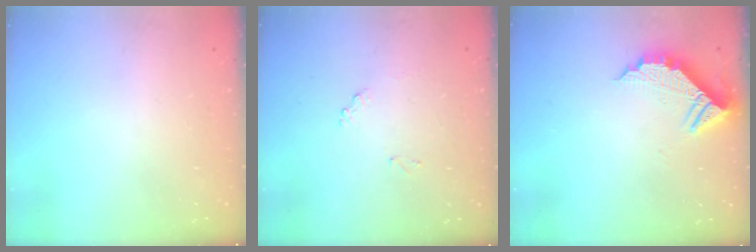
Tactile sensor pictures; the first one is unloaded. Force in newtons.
{"total": 7.2, "press": 7.1, "slide": 0.4}
{"total": 8.9, "press": 8.9, "slide": 0.9}